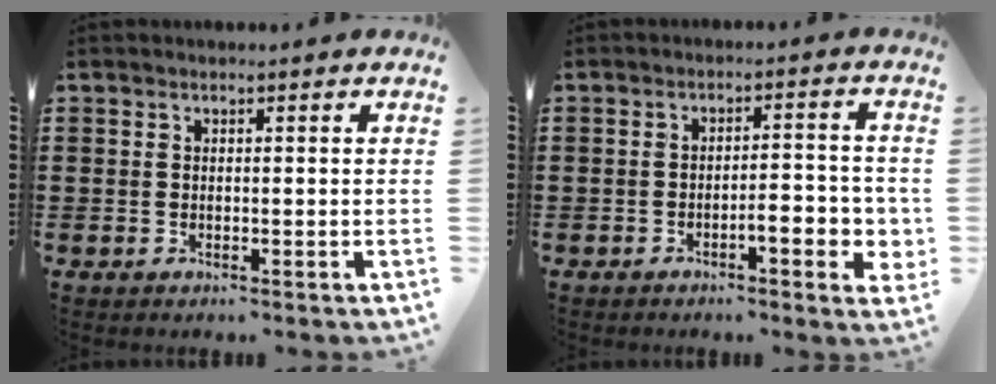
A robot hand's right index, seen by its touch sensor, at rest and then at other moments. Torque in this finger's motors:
{"motor_torque": [0.22, -0.04, 0.35, 0.08]}